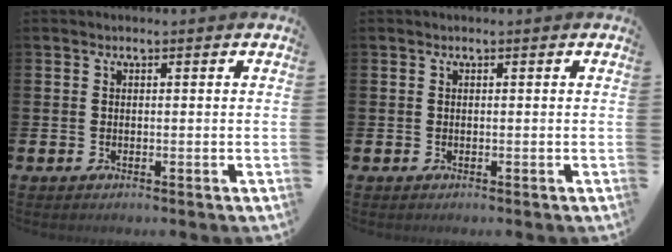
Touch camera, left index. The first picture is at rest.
{"total": 0.0}